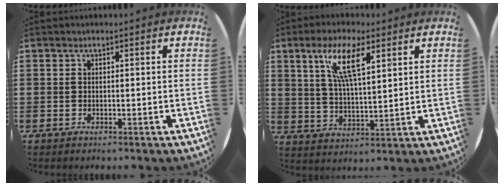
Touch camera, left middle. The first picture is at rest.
{"total": 9.0, "force": [5.2, 2.5, 6.9], "torque": [-0.144, 0.001, 0.089]}